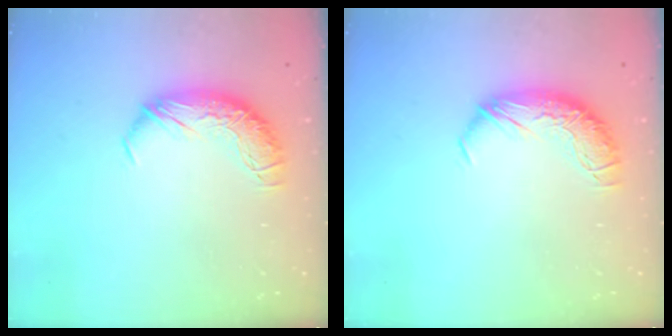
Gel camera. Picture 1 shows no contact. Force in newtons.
{"total": 0.0}